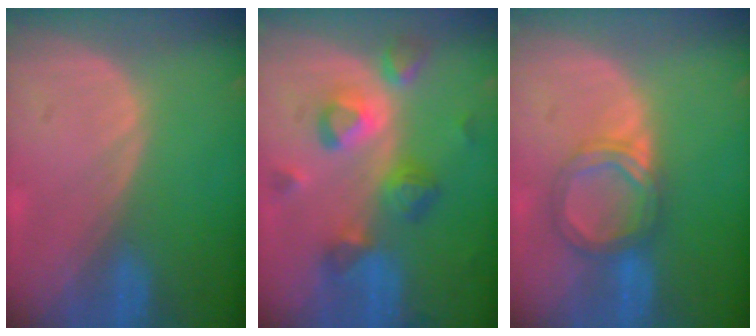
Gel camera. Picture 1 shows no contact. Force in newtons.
{"total": 8.4, "press": 7.8, "slide": 3.1}
{"total": 5.3, "press": 5.2, "slide": 0.4}